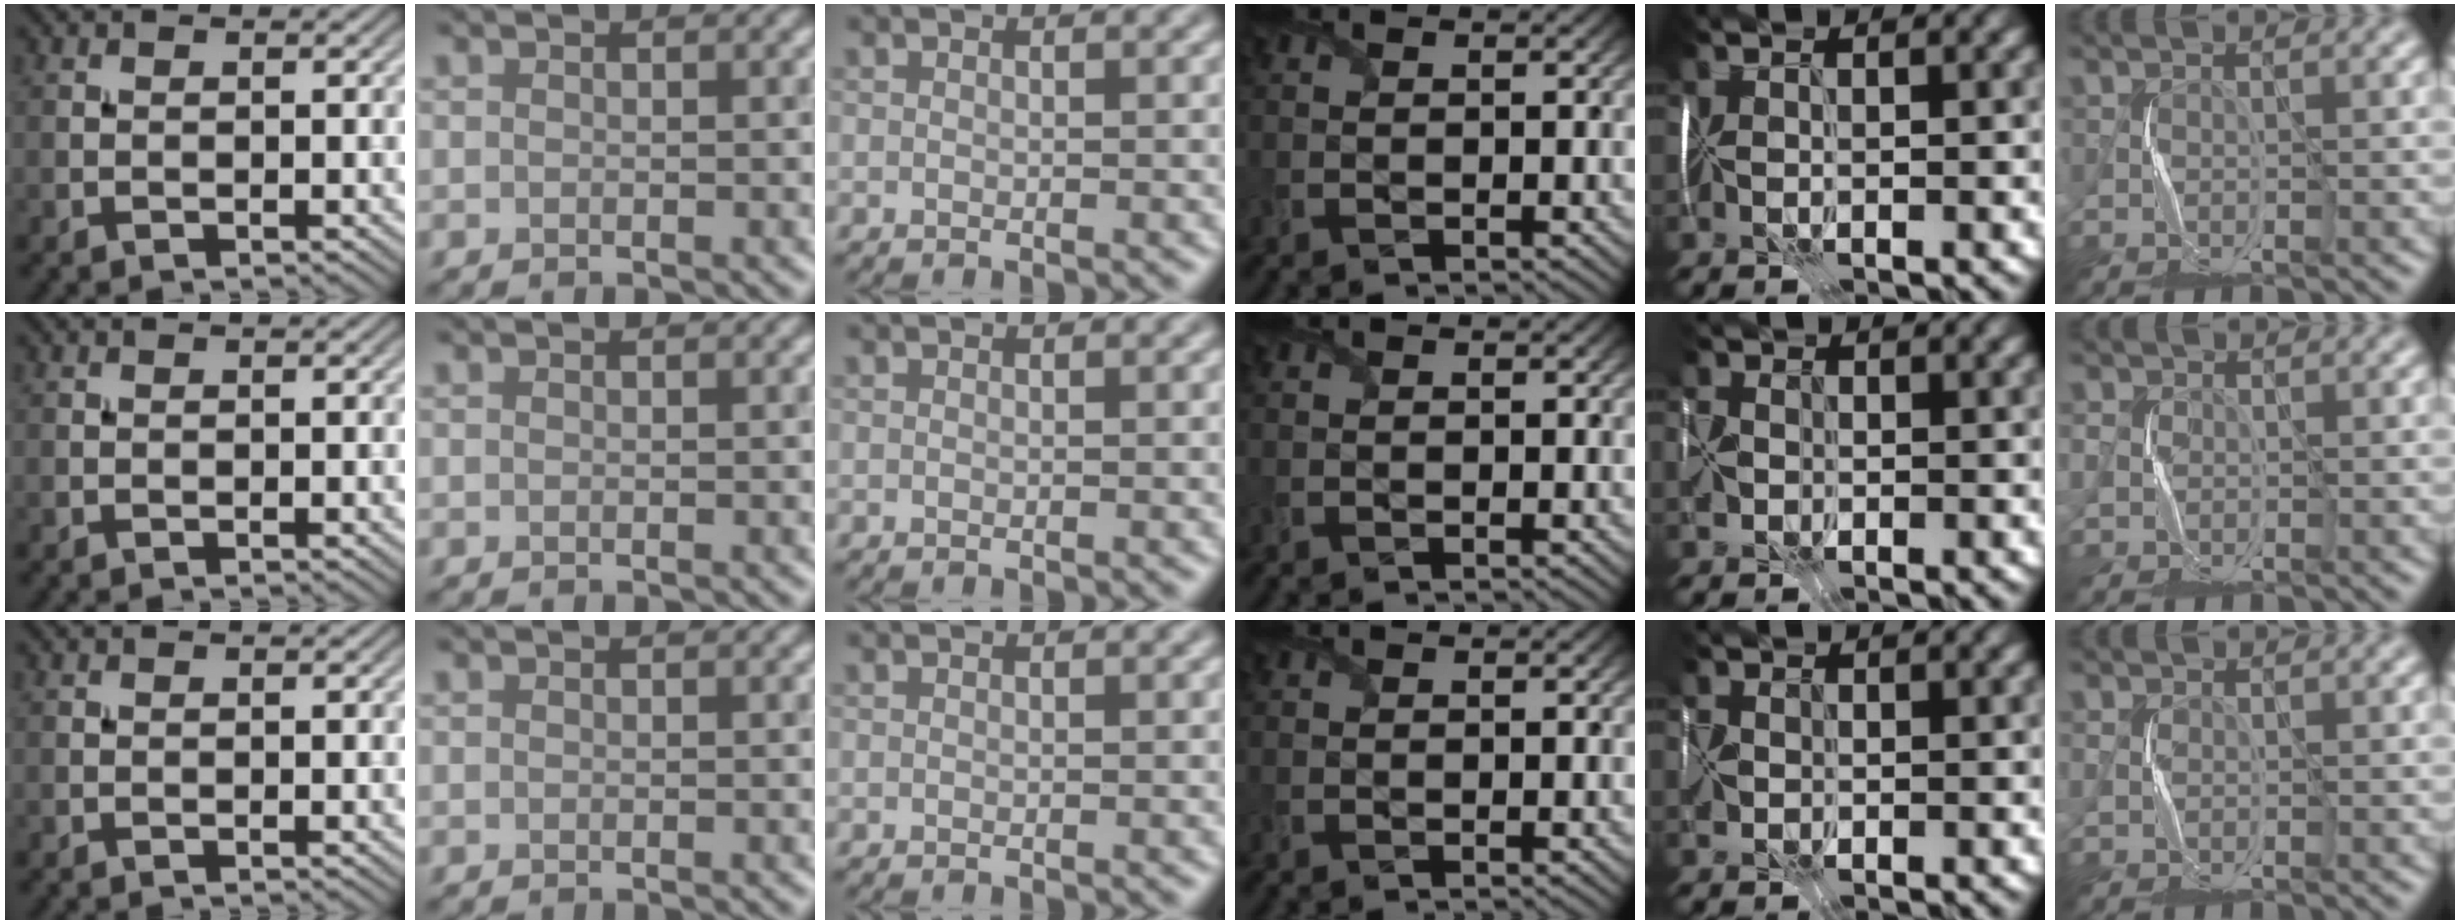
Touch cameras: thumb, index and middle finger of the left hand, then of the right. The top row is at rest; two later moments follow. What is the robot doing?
{"motion": "fold", "object": "shipping label"}